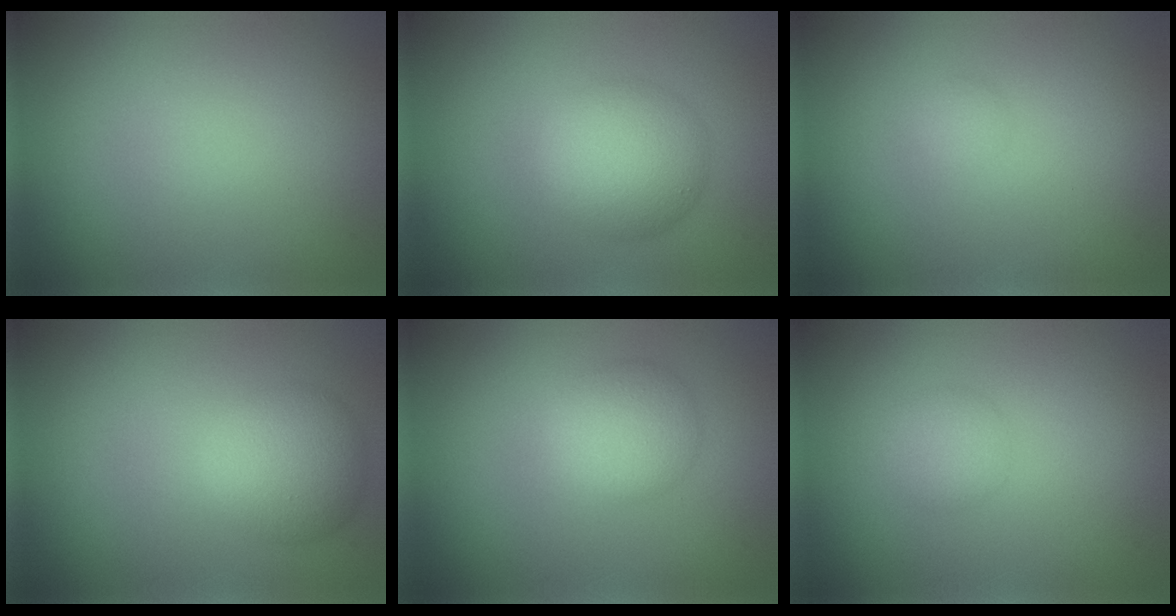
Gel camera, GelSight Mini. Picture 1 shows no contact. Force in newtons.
{"total": 4.7, "press": 4.7, "slide": 0.2}
{"total": 0.7, "press": 0.7, "slide": 0.0}
{"total": 4.2, "press": 4.2, "slide": 0.1}
{"total": 3.3, "press": 3.3, "slide": 0.3}
{"total": 2.0, "press": 2.0, "slide": 0.2}